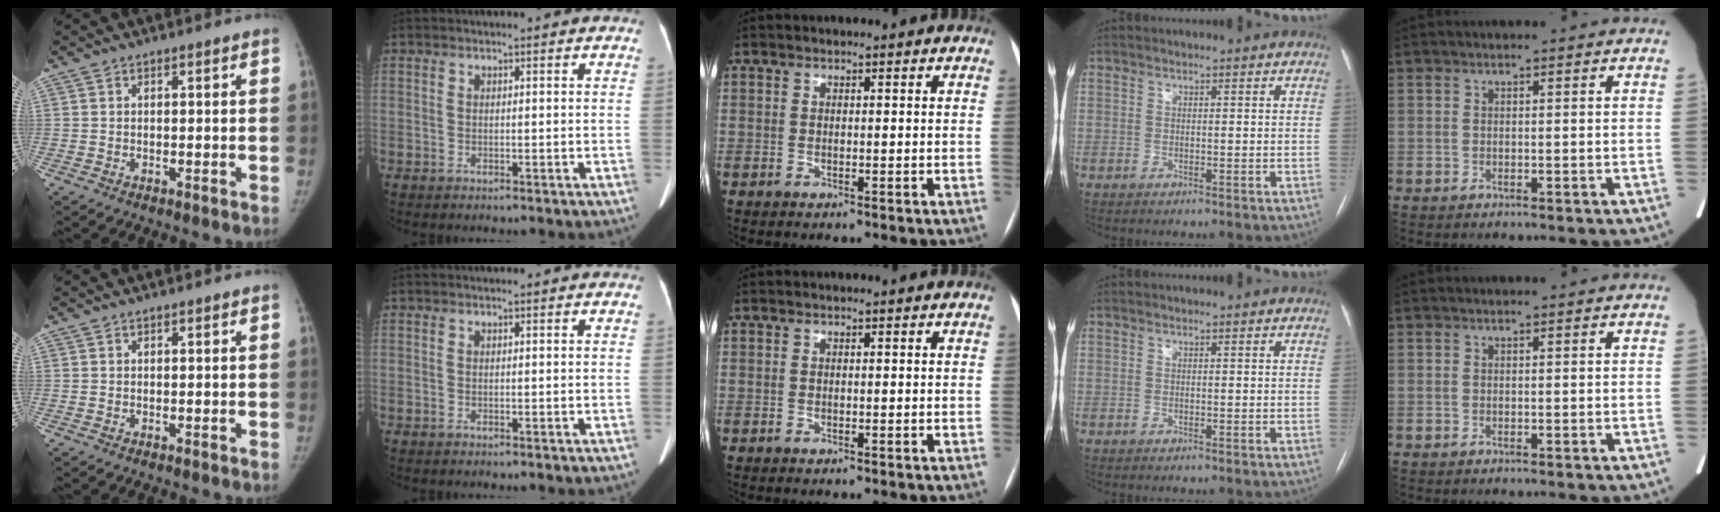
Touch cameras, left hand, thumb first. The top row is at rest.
{}